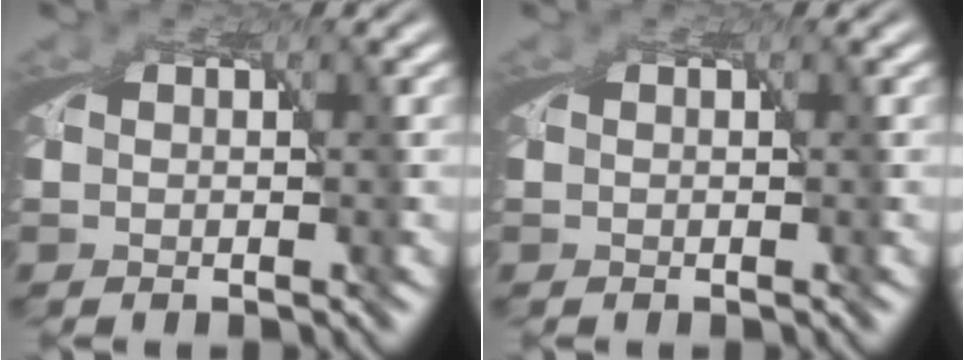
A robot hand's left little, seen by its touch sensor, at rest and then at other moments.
{"total": 0.0}